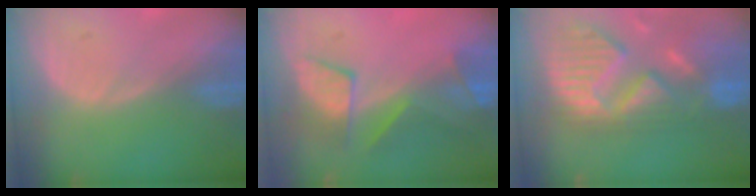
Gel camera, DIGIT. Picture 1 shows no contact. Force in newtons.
{"total": 8.1, "press": 7.6, "slide": 2.7}
{"total": 13.9, "press": 11.5, "slide": 7.7}